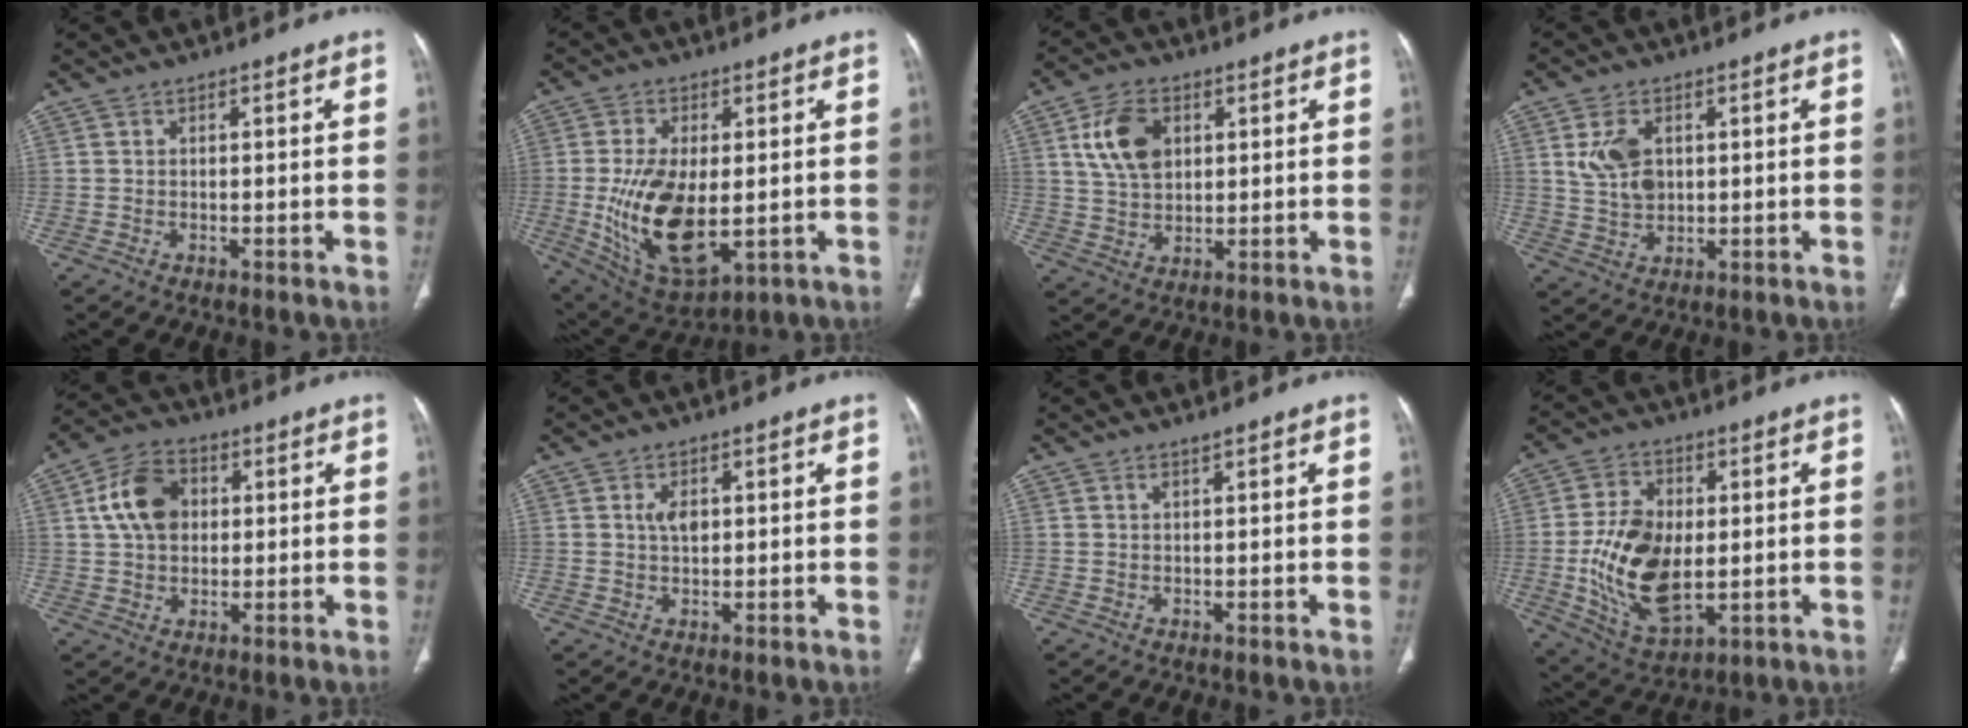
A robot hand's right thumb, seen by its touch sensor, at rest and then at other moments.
{"total": 16.7, "force": [-1.5, 8.8, 14.2], "torque": [-0.257, -0.018, -0.004]}
{"total": 9.6, "force": [3.1, 6.3, 6.5], "torque": [-0.109, -0.007, 0.062]}
{"total": 7.4, "force": [1.8, 4.9, 5.2], "torque": [-0.089, -0.006, 0.040]}
{"total": 10.0, "force": [2.1, 7.3, 6.6], "torque": [-0.105, 0.009, 0.033]}
{"total": 3.0, "force": [0.8, 1.8, 2.2], "torque": [-0.028, -0.002, 0.013]}
{"total": 0.6, "force": [0.5, 0.0, 0.4], "torque": [-0.002, -0.001, 0.011]}
{"total": 16.3, "force": [-0.9, 9.7, 13.0], "torque": [-0.230, -0.009, 0.000]}